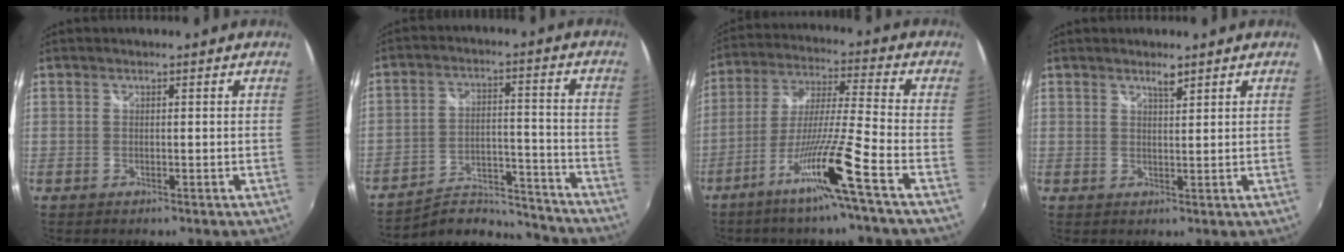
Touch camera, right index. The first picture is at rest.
{"total": 14.8, "force": [-13.9, 4.1, 3.2], "torque": [-0.063, 0.029, -0.196]}
{"total": 13.2, "force": [-7.6, -2.3, 10.5], "torque": [-0.201, -0.016, -0.142]}
{"total": 1.8, "force": [1.4, 0.3, 1.0], "torque": [-0.015, 0.002, 0.024]}